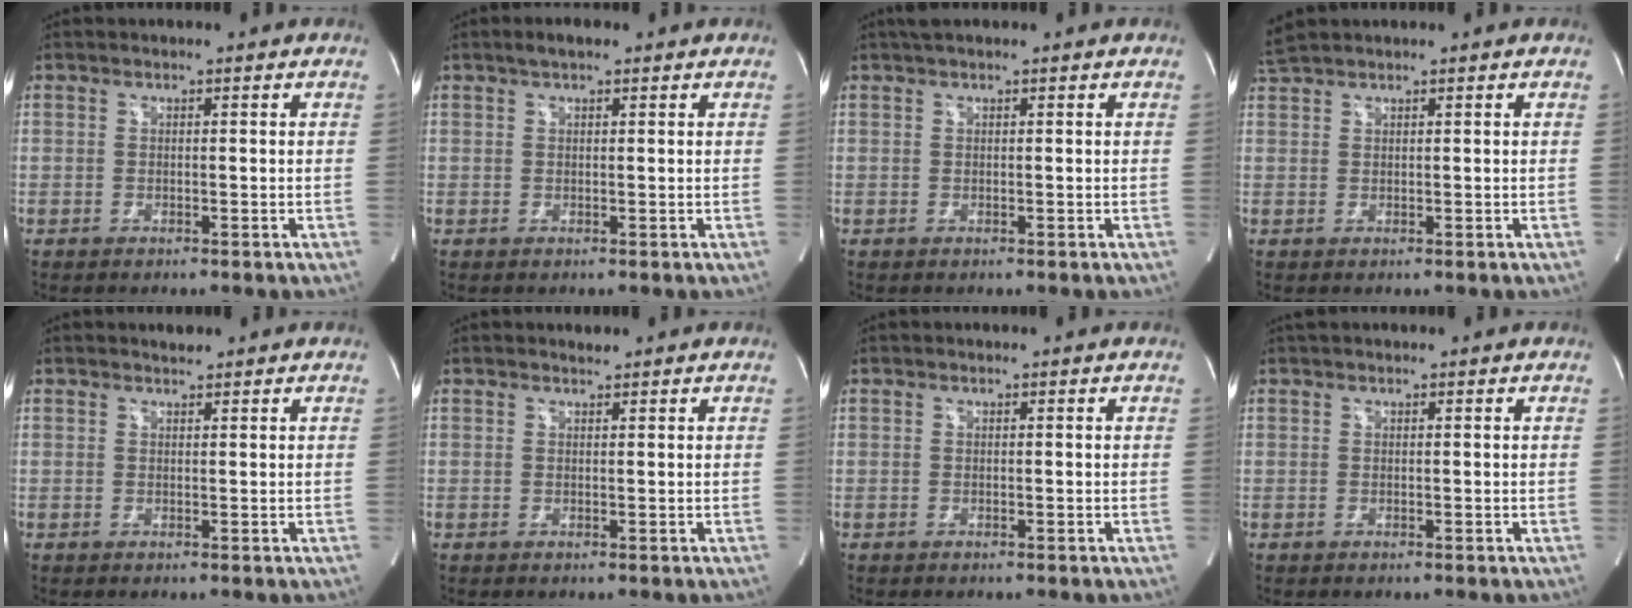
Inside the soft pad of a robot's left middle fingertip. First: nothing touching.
{"total": 2.1, "force": [1.4, 0.7, 1.3], "torque": [-0.027, 0.013, 0.024]}
{"total": 2.1, "force": [1.7, 0.3, 1.2], "torque": [-0.021, 0.024, 0.030]}
{"total": 2.5, "force": [2.4, 0.0, 0.7], "torque": [-0.024, 0.024, 0.052]}
{"total": 0.9, "force": [0.9, 0.2, 0.1], "torque": [-0.013, 0.001, 0.017]}
{"total": 0.6, "force": [0.6, 0.0, 0.0], "torque": [-0.010, -0.001, 0.013]}
{"total": 0.0}
{"total": 1.6, "force": [1.4, 0.3, 0.8], "torque": [-0.015, 0.028, 0.025]}